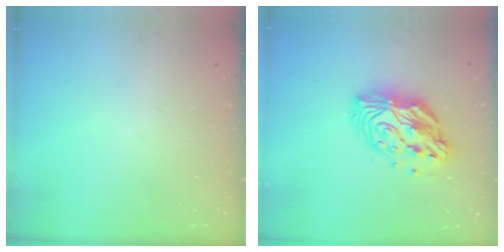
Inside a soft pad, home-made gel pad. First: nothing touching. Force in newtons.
{"total": 12.8, "press": 12.8, "slide": 0.9}